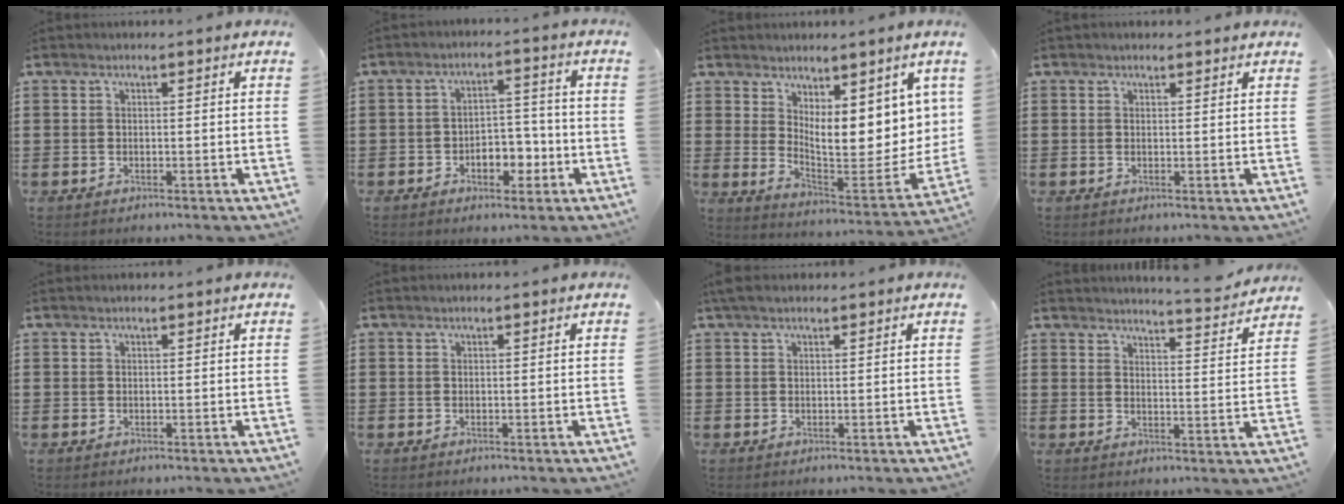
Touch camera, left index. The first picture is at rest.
{"total": 5.2, "force": [-2.3, 3.3, 3.3], "torque": [-0.052, 0.009, -0.045]}
{"total": 7.8, "force": [4.4, 2.9, 5.7], "torque": [-0.096, -0.051, 0.075]}
{"total": 0.7, "force": [0.6, 0.4, 0.0], "torque": [-0.002, 0.003, 0.012]}
{"total": 0.0}
{"total": 0.0}
{"total": 0.9, "force": [0.6, 0.6, 0.4], "torque": [-0.009, 0.005, 0.012]}
{"total": 4.7, "force": [4.6, -0.5, 0.9], "torque": [-0.018, -0.034, 0.078]}